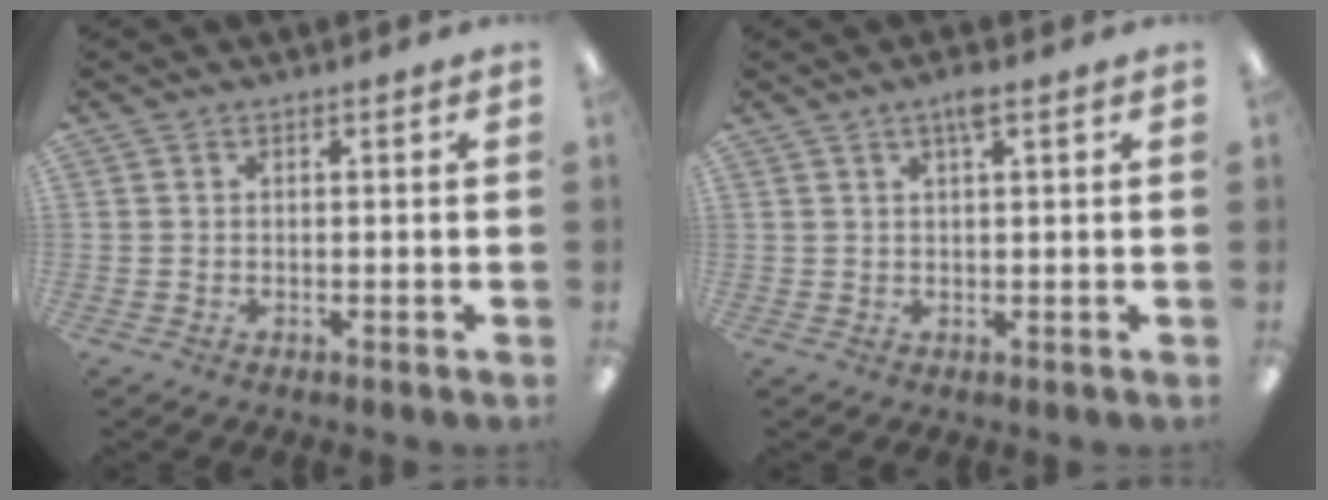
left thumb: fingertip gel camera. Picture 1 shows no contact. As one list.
[{"total": 3.1, "force": [2.0, 0.4, 2.3], "torque": [-0.043, 0.000, 0.032]}]